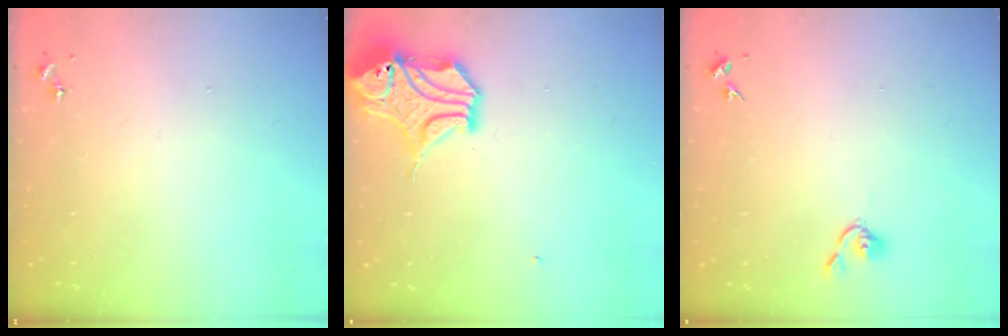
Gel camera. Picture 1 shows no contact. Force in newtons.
{"total": 14.5, "press": 14.4, "slide": 2.2}
{"total": 3.7, "press": 3.6, "slide": 0.6}